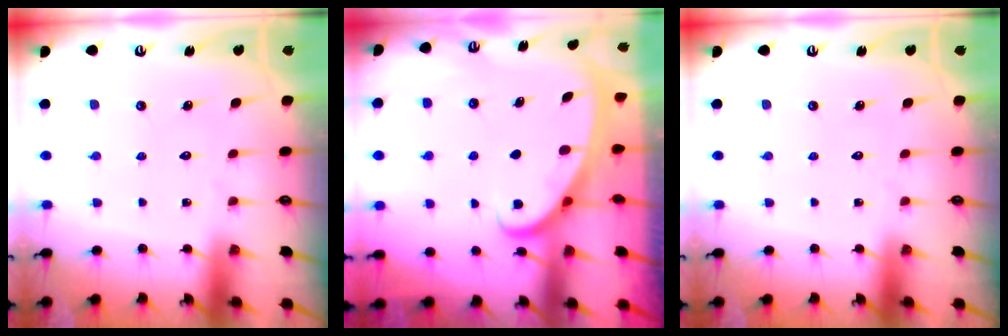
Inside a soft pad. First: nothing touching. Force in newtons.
{"total": 2.3, "press": 2.3, "slide": 0.3}
{"total": 0.0}